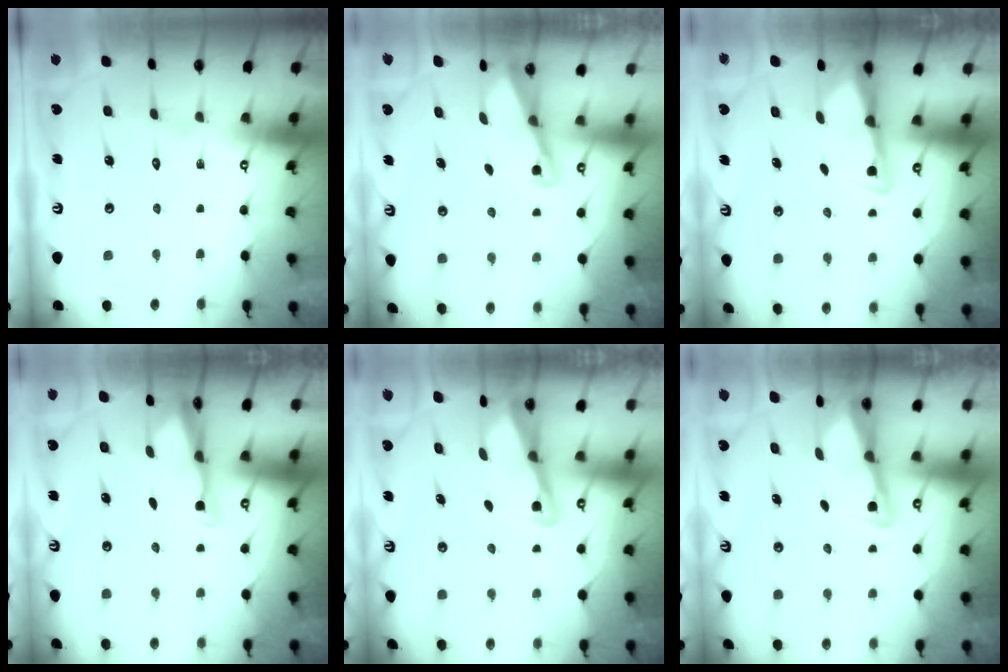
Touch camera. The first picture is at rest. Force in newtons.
{"total": 2.0, "press": 2.0, "slide": 0.4}
{"total": 2.8, "press": 2.7, "slide": 0.5}
{"total": 3.3, "press": 3.3, "slide": 0.4}
{"total": 3.0, "press": 3.0, "slide": 0.4}
{"total": 3.0, "press": 3.0, "slide": 0.4}